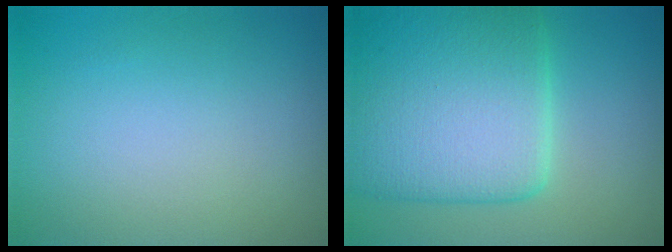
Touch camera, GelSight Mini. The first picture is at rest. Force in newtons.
{"total": 10.1, "press": 10.1, "slide": 0.6}